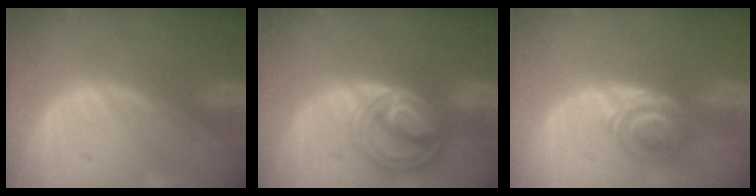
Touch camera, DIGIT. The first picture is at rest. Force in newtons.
{"total": 8.5, "press": 7.3, "slide": 4.3}
{"total": 5.9, "press": 4.9, "slide": 3.3}